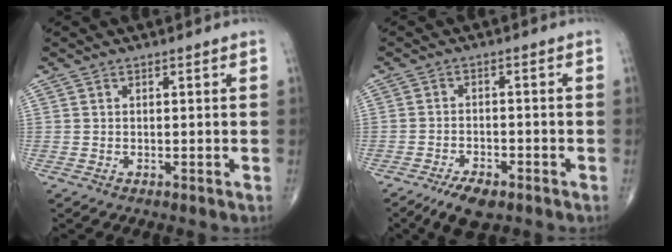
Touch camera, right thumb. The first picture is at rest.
{"total": 5.9, "force": [-4.0, 2.3, 3.7], "torque": [-0.066, 0.007, -0.066]}